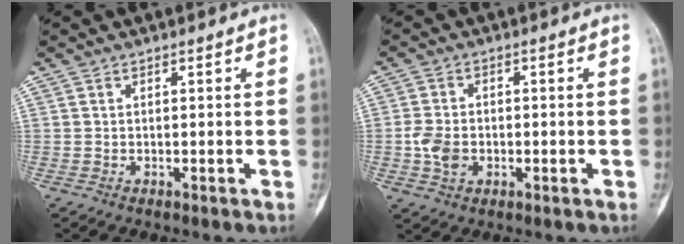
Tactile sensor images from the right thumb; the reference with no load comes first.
{"total": 5.2, "force": [-1.0, 3.8, 3.3], "torque": [-0.056, 0.007, -0.017]}